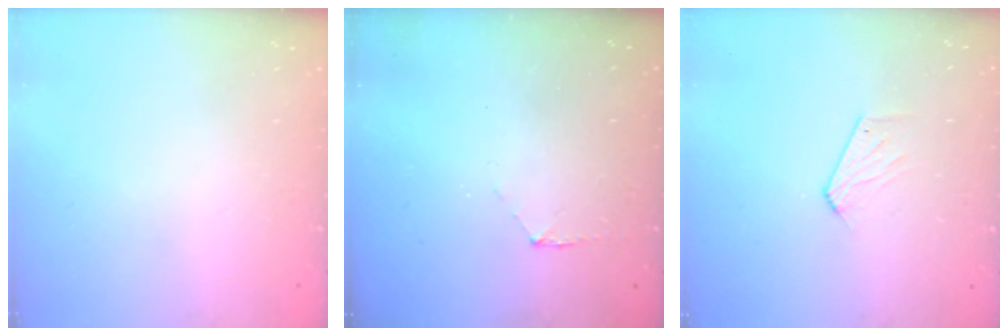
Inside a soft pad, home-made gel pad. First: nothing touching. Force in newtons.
{"total": 3.9, "press": 3.9, "slide": 0.4}
{"total": 4.5, "press": 4.5, "slide": 0.2}